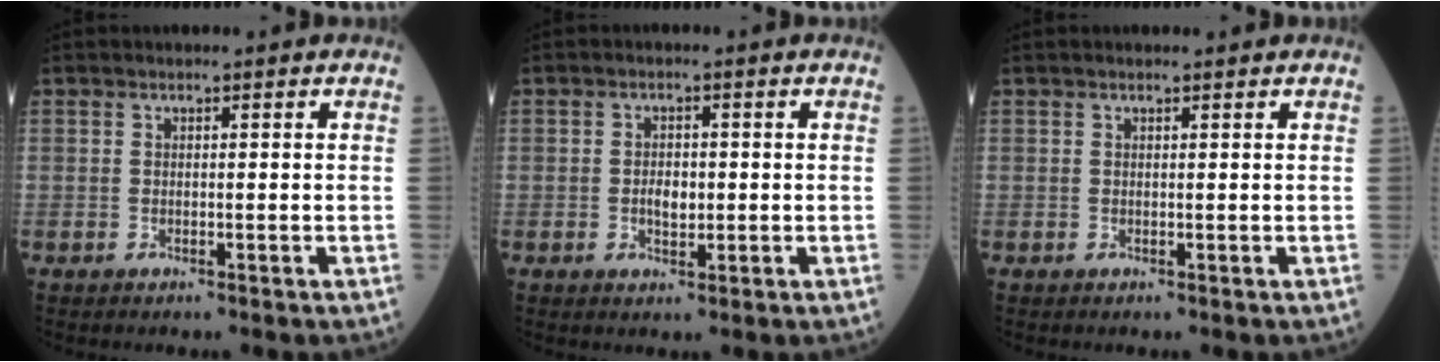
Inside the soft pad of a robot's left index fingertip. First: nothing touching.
{"total": 2.7, "force": [-0.3, 1.5, 2.2], "torque": [-0.040, 0.001, -0.003]}
{"total": 0.7, "force": [0.7, 0.0, 0.2], "torque": [-0.007, 0.005, 0.012]}